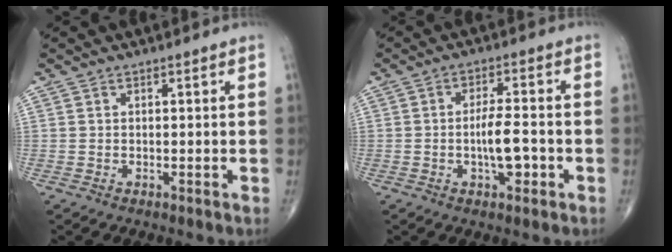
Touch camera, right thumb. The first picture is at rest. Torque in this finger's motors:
{"motor_torque": [2.70, 2.31, 0.77, -0.17, 0.21]}